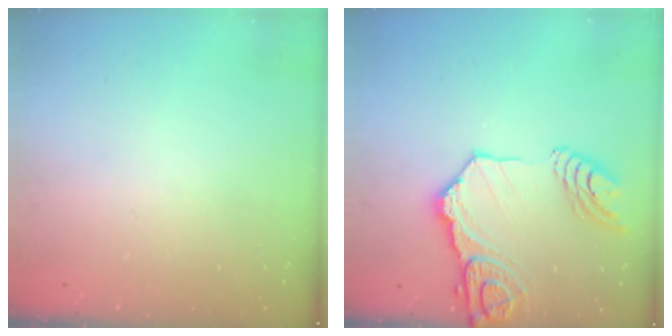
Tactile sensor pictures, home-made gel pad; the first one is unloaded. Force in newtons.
{"total": 18.2, "press": 18.1, "slide": 2.0}